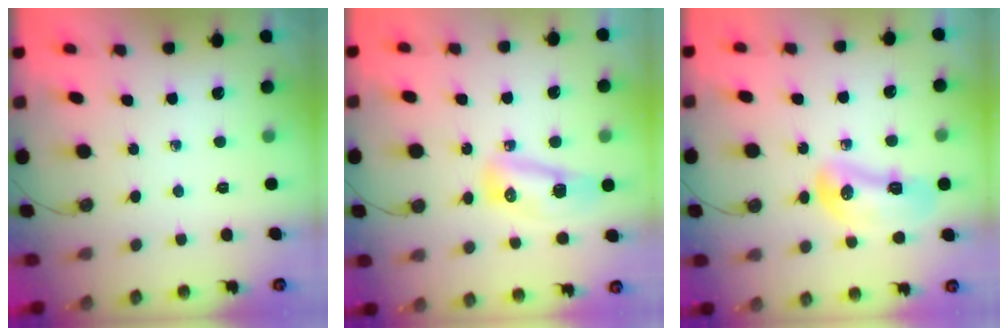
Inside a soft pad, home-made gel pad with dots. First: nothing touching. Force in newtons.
{"total": 9.2, "press": 9.1, "slide": 1.3}
{"total": 14.8, "press": 12.2, "slide": 8.4}